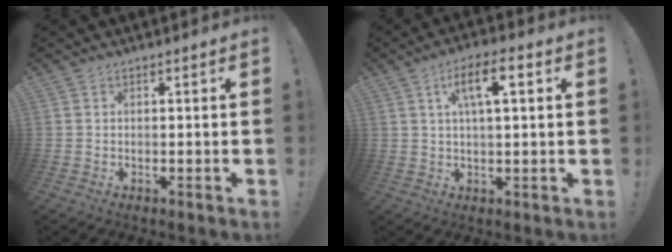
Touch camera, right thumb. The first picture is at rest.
{"total": 8.8, "force": [2.9, 2.8, 7.8], "torque": [-0.131, 0.005, 0.045]}